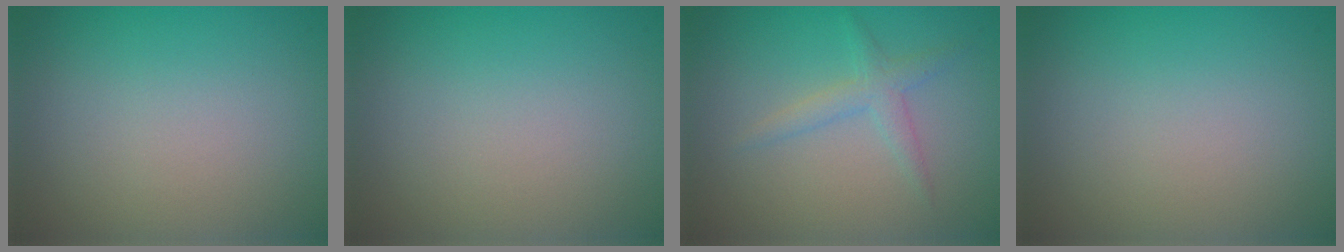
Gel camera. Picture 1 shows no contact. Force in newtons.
{"total": 0.0}
{"total": 1.8, "press": 1.8, "slide": 0.0}
{"total": 0.0}